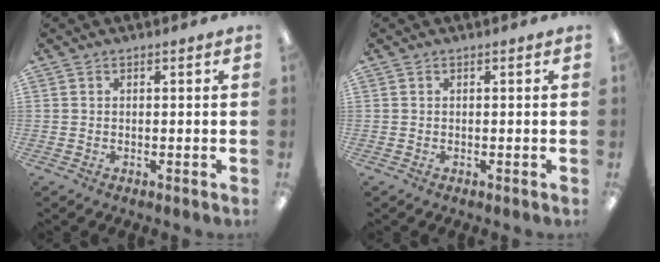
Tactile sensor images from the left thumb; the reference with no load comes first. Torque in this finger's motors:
{"motor_torque": [-0.03, 0.03, 0.00, 0.00, 0.00]}